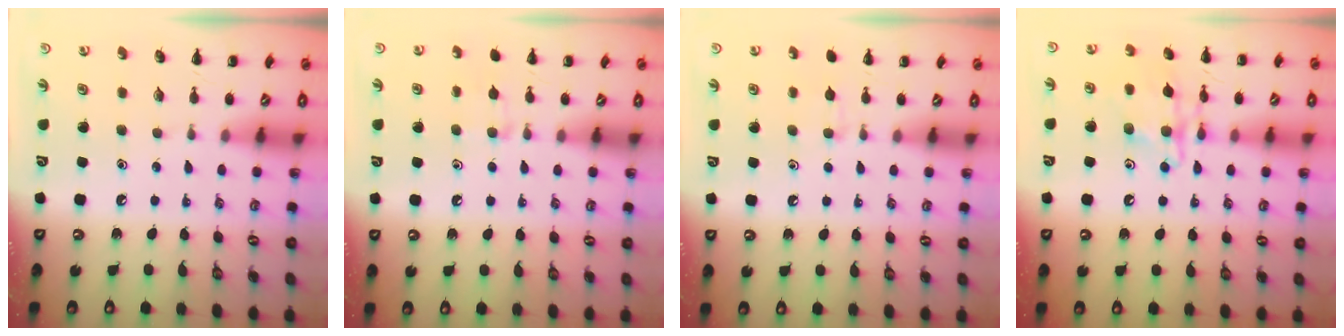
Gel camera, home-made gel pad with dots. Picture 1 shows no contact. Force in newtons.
{"total": 6.4, "press": 6.0, "slide": 2.2}
{"total": 4.4, "press": 4.1, "slide": 1.6}
{"total": 14.0, "press": 14.0, "slide": 1.1}